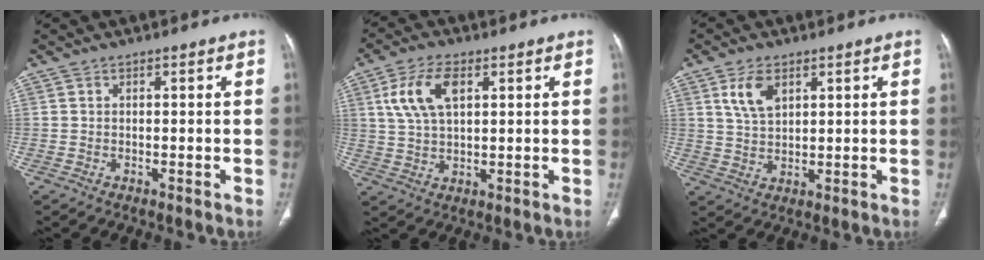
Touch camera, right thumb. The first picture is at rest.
{"total": 9.3, "force": [3.3, 4.8, 7.2], "torque": [-0.145, 0.001, 0.067]}
{"total": 6.1, "force": [2.9, 3.4, 4.2], "torque": [-0.072, -0.012, 0.062]}